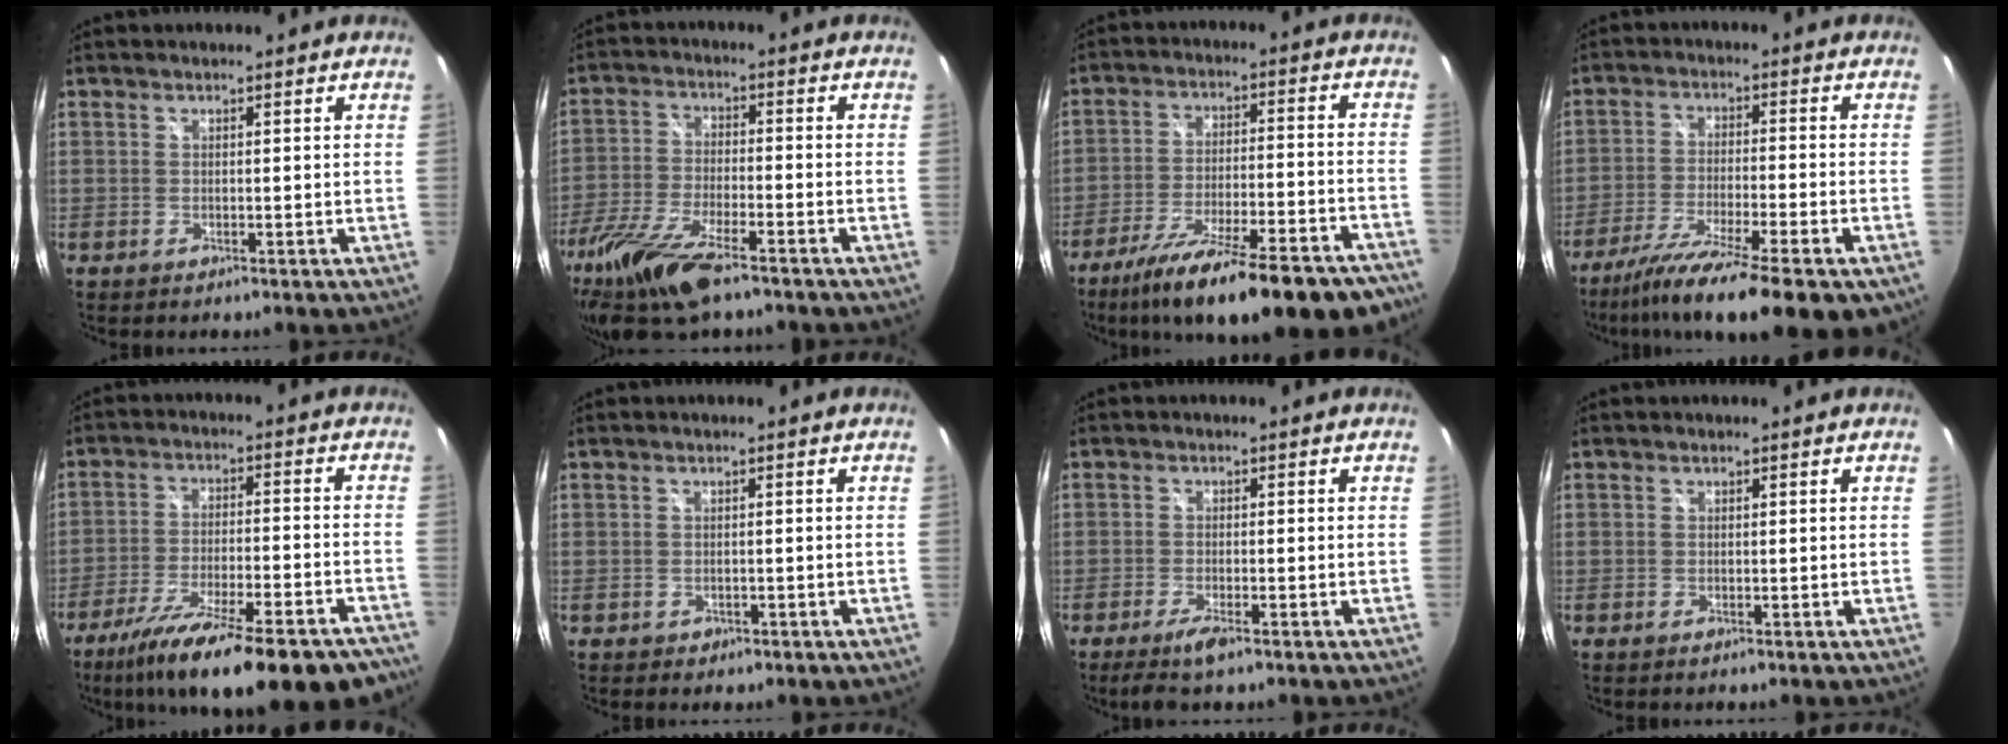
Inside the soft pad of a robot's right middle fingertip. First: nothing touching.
{"total": 15.2, "force": [-11.0, 3.9, 9.8], "torque": [-0.221, -0.042, -0.211]}
{"total": 24.9, "force": [-19.6, 5.9, 14.3], "torque": [-0.235, -0.047, -0.277]}
{"total": 16.5, "force": [-11.8, 2.4, 11.4], "torque": [-0.206, -0.046, -0.191]}
{"total": 24.5, "force": [-18.9, 6.1, 14.3], "torque": [-0.245, -0.051, -0.271]}
{"total": 1.4, "force": [-0.6, 1.2, 0.4], "torque": [-0.009, -0.003, -0.006]}
{"total": 4.3, "force": [-3.1, 0.6, 3.0], "torque": [-0.071, -0.012, -0.056]}
{"total": 0.0}